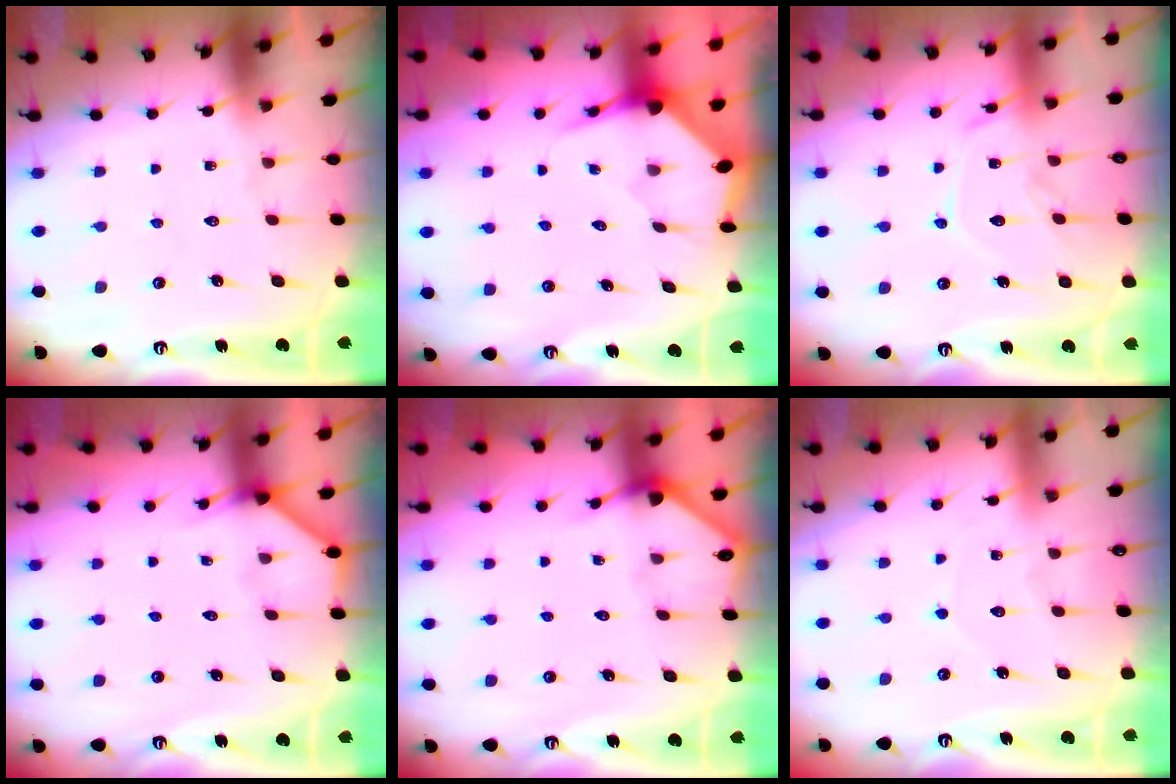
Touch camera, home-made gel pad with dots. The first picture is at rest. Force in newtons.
{"total": 3.5, "press": 3.4, "slide": 0.4}
{"total": 11.4, "press": 11.4, "slide": 0.5}
{"total": 3.3, "press": 3.3, "slide": 0.4}
{"total": 2.7, "press": 2.7, "slide": 0.1}
{"total": 3.2, "press": 3.2, "slide": 0.3}